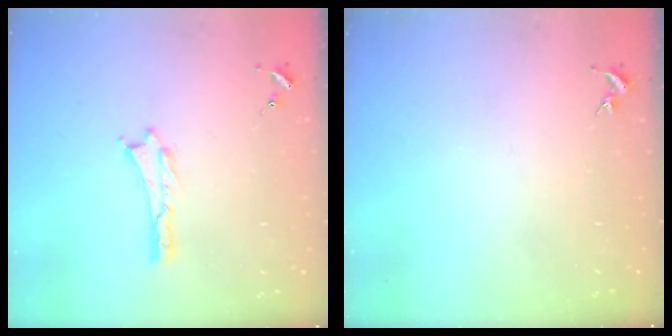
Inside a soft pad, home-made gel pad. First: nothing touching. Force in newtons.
{"total": 0.0}